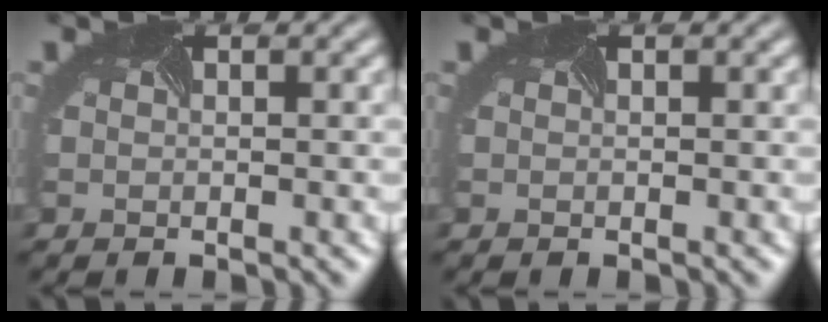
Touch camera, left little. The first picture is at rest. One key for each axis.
{"total": 0.0}